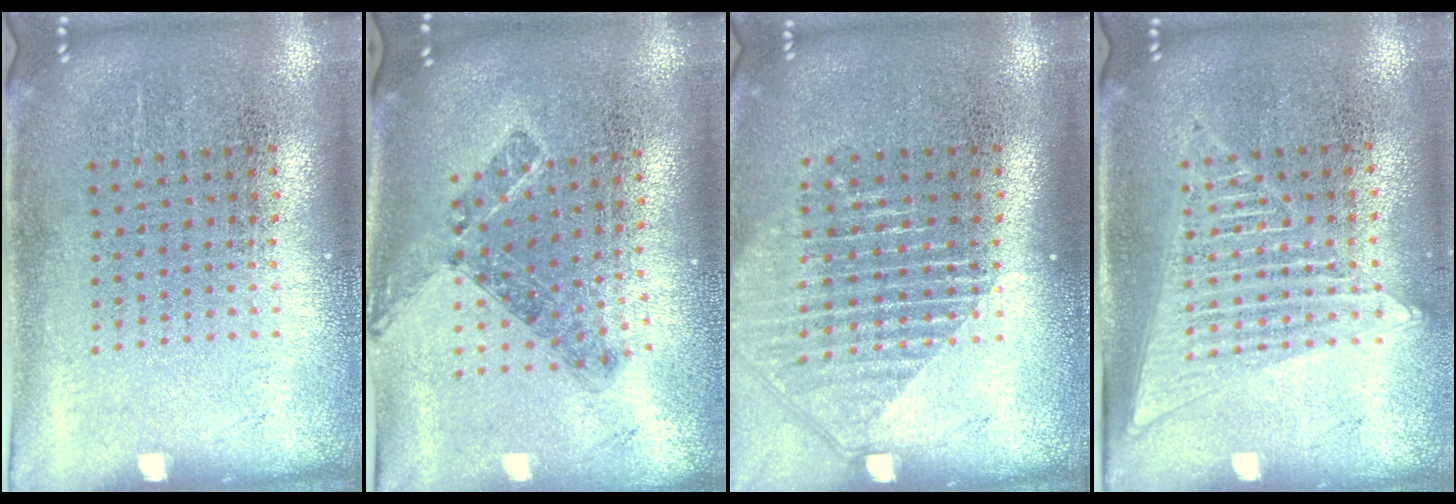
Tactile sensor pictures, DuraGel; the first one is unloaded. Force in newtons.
{"total": 0.8, "press": 0.7, "slide": 0.3}
{"total": 1.5, "press": 1.4, "slide": 0.6}
{"total": 1.6, "press": 1.5, "slide": 0.6}